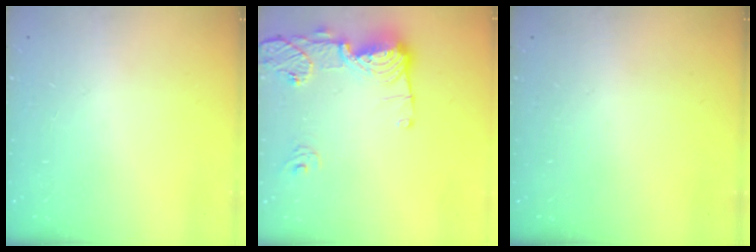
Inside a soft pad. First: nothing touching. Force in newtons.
{"total": 15.9, "press": 15.9, "slide": 1.5}
{"total": 0.0}